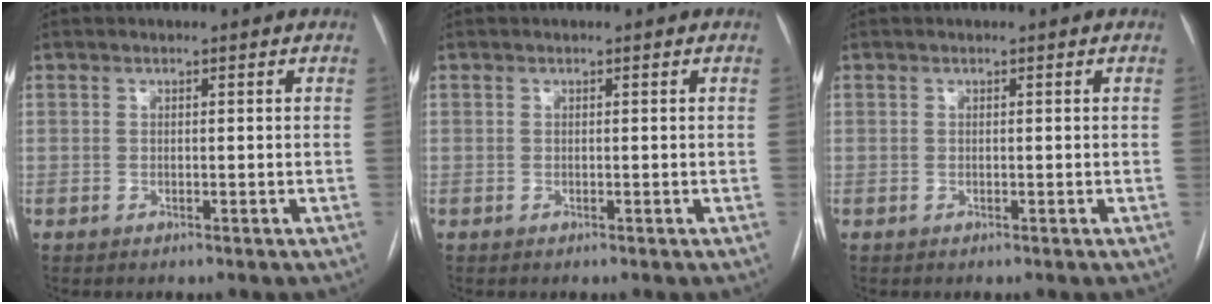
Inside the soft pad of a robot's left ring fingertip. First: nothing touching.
{"total": 0.0}
{"total": 0.0}